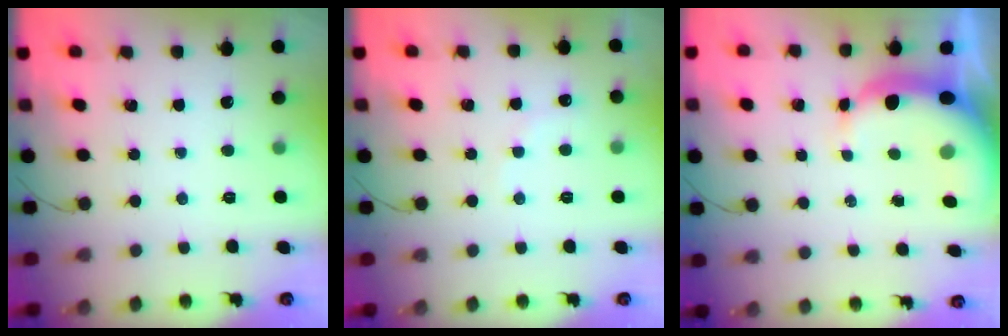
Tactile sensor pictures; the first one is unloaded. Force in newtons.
{"total": 6.4, "press": 6.2, "slide": 1.4}
{"total": 6.8, "press": 6.6, "slide": 1.6}